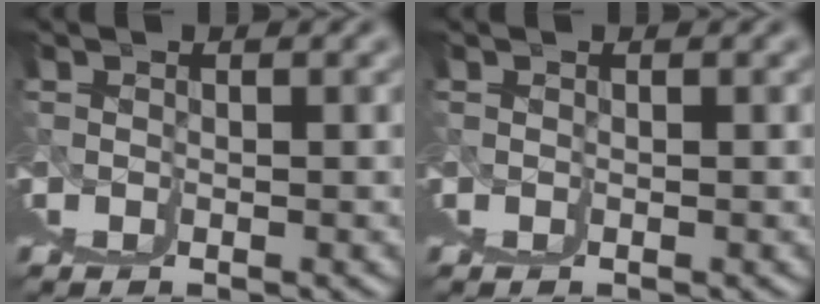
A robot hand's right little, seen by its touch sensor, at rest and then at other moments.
{"total": 0.0}